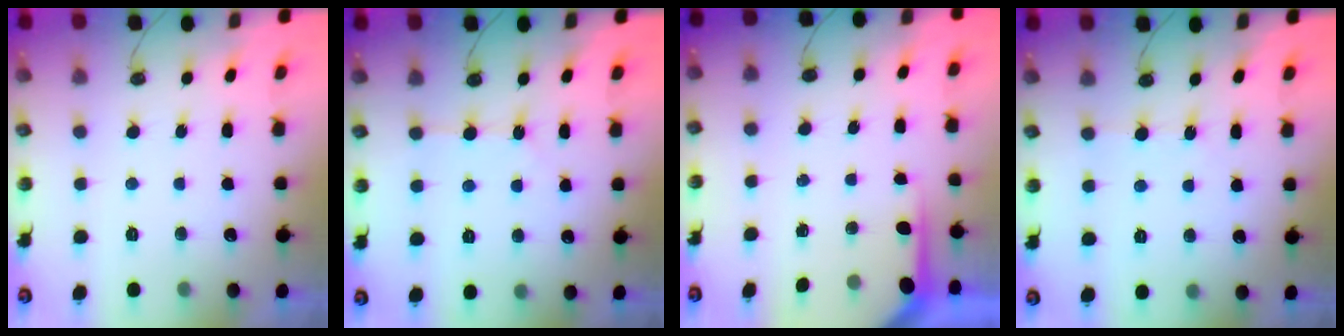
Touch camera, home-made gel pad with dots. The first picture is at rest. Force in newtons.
{"total": 2.4, "press": 2.4, "slide": 0.4}
{"total": 3.5, "press": 3.5, "slide": 0.4}
{"total": 2.4, "press": 2.4, "slide": 0.2}